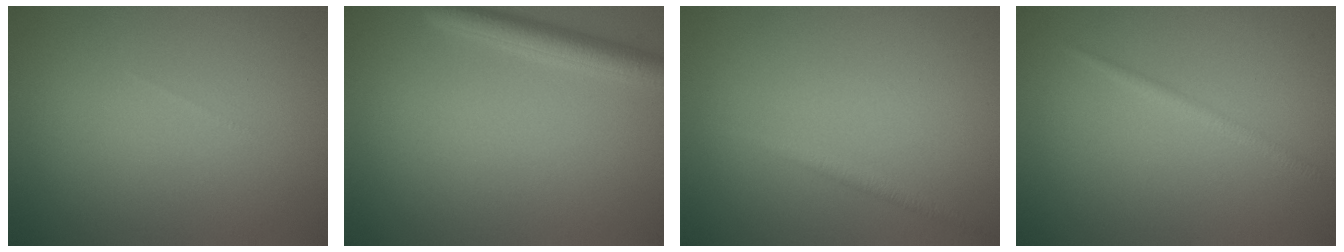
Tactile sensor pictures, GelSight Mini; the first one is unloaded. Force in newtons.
{"total": 2.8, "press": 2.8, "slide": 0.1}
{"total": 1.1, "press": 1.1, "slide": 0.0}
{"total": 1.2, "press": 1.2, "slide": 0.1}